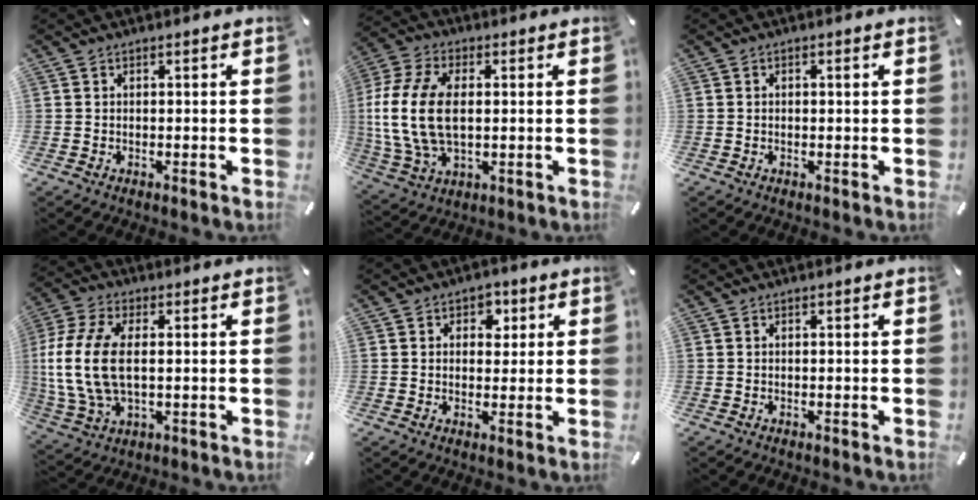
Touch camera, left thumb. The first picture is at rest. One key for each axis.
{"total": 14.8, "fx": 0.9, "fy": 9.2, "fz": 11.5, "tx": -0.265, "ty": 0.003, "tz": 0.016}
{"total": 0.6, "fx": 0.1, "fy": 0.3, "fz": 0.5, "tx": -0.009, "ty": 0.002, "tz": 0.000}
{"total": 14.4, "fx": 1.0, "fy": 7.8, "fz": 12.0, "tx": -0.275, "ty": -0.009, "tz": 0.016}
{"total": 4.2, "fx": 1.4, "fy": 3.5, "fz": 1.9, "tx": -0.005, "ty": -0.007, "tz": 0.013}
{"total": 0.0}